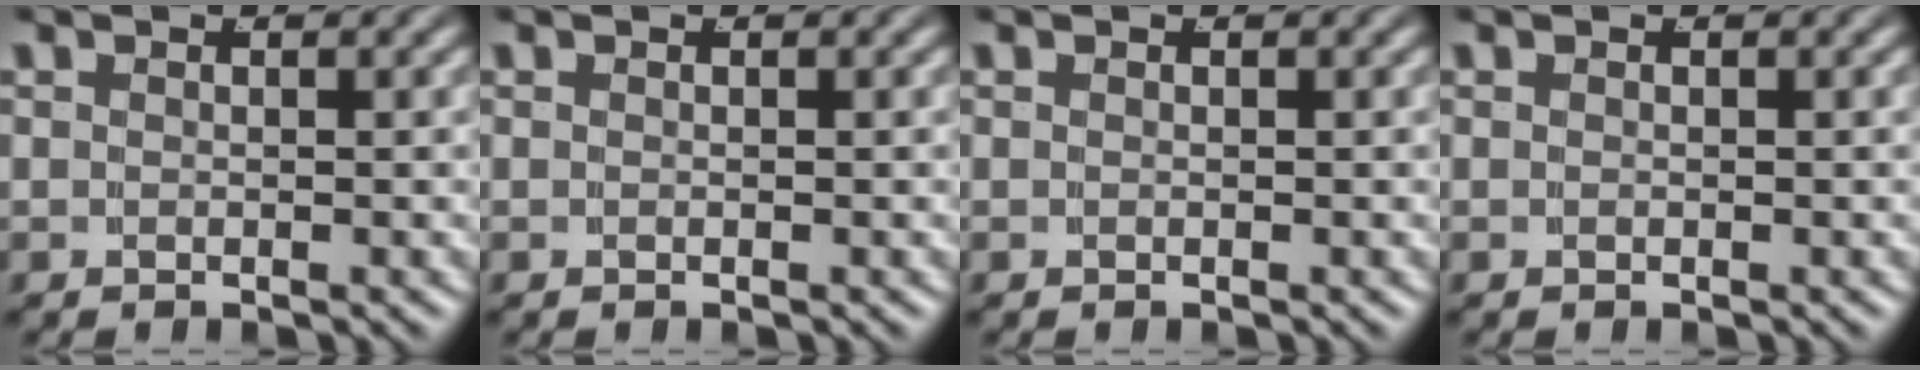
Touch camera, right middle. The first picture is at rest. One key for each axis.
{"total": 0.0}
{"total": 0.0}
{"total": 0.0}